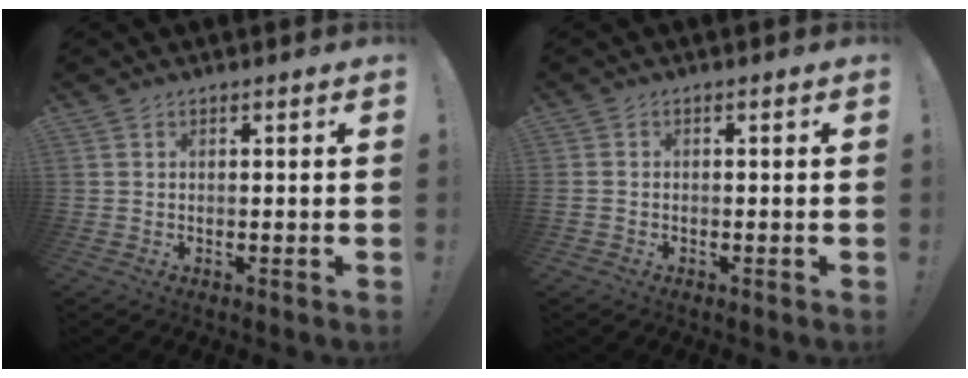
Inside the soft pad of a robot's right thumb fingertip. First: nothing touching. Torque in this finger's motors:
{"motor_torque": [1.49, 1.93, 2.01, 0.22, 0.76]}